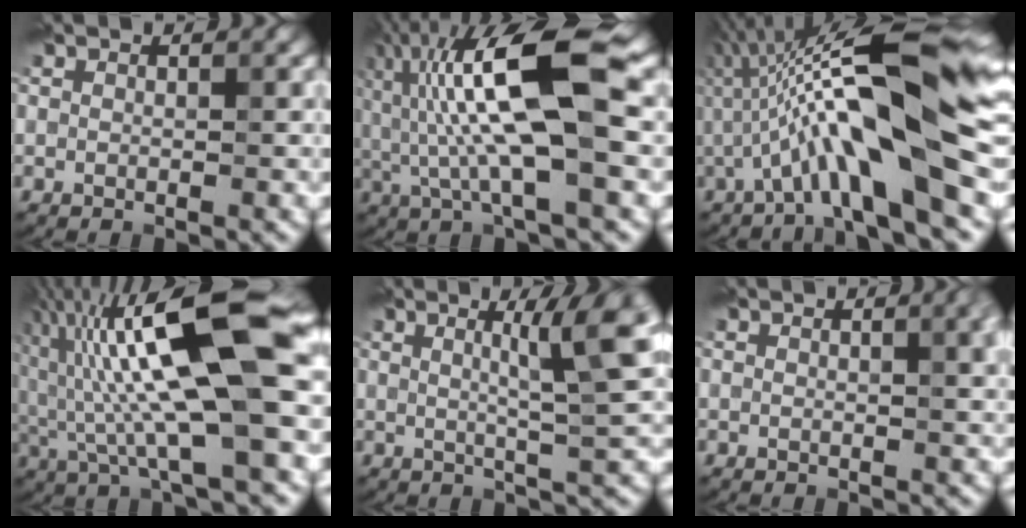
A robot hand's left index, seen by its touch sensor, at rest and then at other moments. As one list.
[{"total": 12.2, "force": [1.6, 3.5, 11.6], "torque": [-0.222, 0.015, 0.023]}, {"total": 13.0, "force": [-0.1, 2.6, 12.7], "torque": [-0.211, 0.025, -0.010]}, {"total": 15.2, "force": [1.6, 3.7, 14.7], "torque": [-0.255, 0.023, 0.018]}, {"total": 6.9, "force": [1.9, 1.0, 6.5], "torque": [-0.083, 0.011, 0.027]}, {"total": 3.2, "force": [1.0, 1.1, 2.8], "torque": [-0.023, 0.008, 0.012]}]